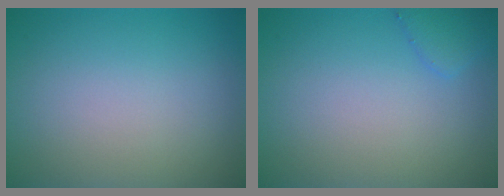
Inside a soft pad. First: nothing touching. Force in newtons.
{"total": 1.5, "press": 1.5, "slide": 0.1}